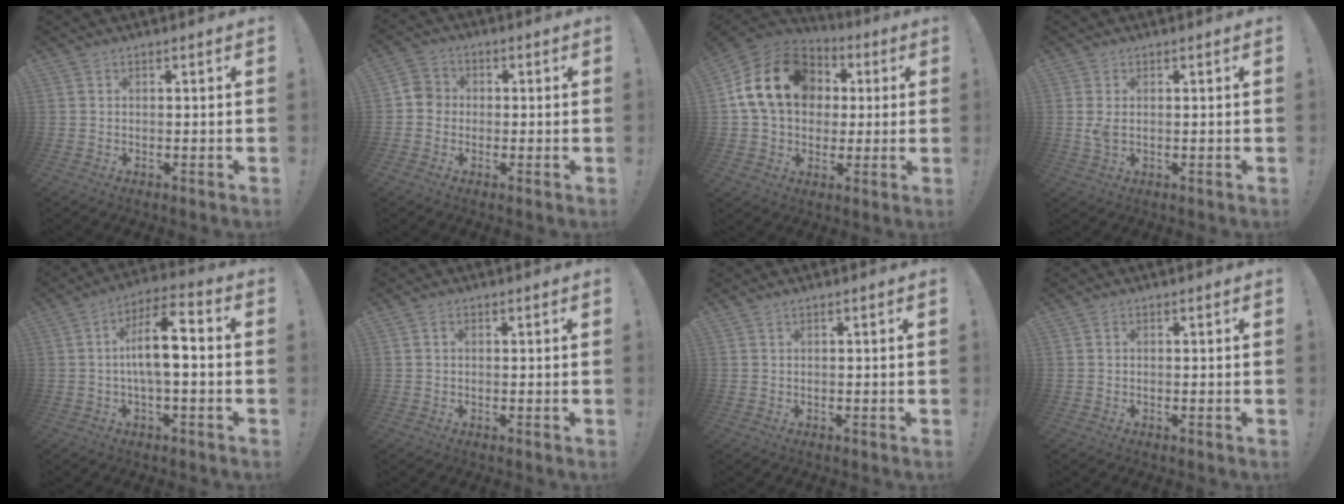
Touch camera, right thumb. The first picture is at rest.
{"total": 4.8, "force": [-1.0, 4.5, 1.4], "torque": [-0.013, 0.018, -0.018]}
{"total": 19.6, "force": [4.5, 14.8, 12.1], "torque": [-0.207, 0.002, 0.087]}
{"total": 2.2, "force": [0.0, 1.5, 1.6], "torque": [-0.027, 0.004, 0.001]}
{"total": 11.5, "force": [-0.2, 3.8, 10.8], "torque": [-0.183, 0.008, -0.006]}
{"total": 0.9, "force": [0.3, 0.6, 0.6], "torque": [-0.012, 0.002, 0.005]}
{"total": 0.6, "force": [0.5, -0.1, 0.2], "torque": [-0.004, 0.001, 0.009]}
{"total": 0.0}